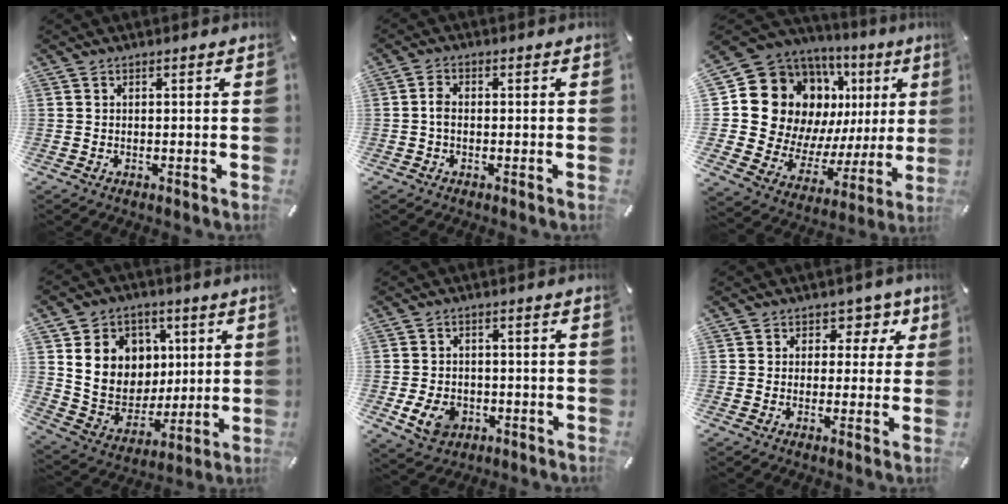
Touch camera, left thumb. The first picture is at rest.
{"total": 2.4, "force": [-0.3, 1.5, 1.9], "torque": [-0.035, 0.005, -0.006]}
{"total": 20.1, "force": [8.7, 14.8, 10.5], "torque": [-0.171, -0.067, 0.180]}
{"total": 13.2, "force": [3.7, 12.2, 3.6], "torque": [-0.057, -0.022, 0.082]}
{"total": 7.0, "force": [-2.0, 5.6, 3.6], "torque": [-0.077, 0.000, -0.040]}
{"total": 6.1, "force": [2.1, 5.1, 2.6], "torque": [-0.019, -0.011, 0.030]}